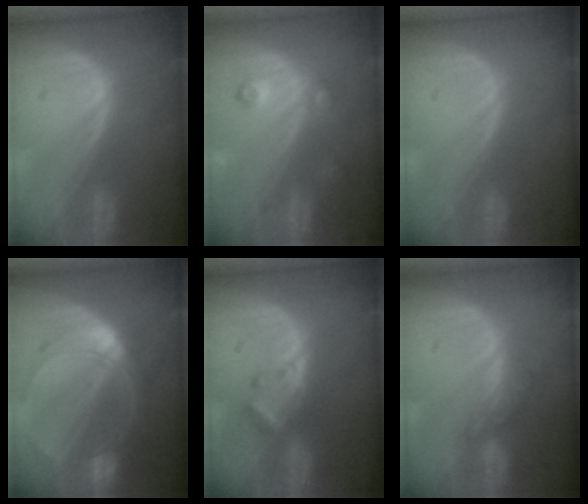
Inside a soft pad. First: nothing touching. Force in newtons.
{"total": 3.8, "press": 3.8, "slide": 0.1}
{"total": 0.0}
{"total": 8.5, "press": 8.5, "slide": 0.6}
{"total": 3.0, "press": 3.0, "slide": 0.4}
{"total": 4.3, "press": 4.1, "slide": 1.1}